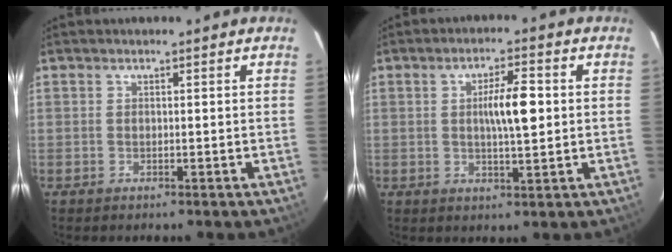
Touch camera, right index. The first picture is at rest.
{"total": 6.3, "force": [0.6, 1.0, 6.2], "torque": [-0.105, 0.007, 0.011]}